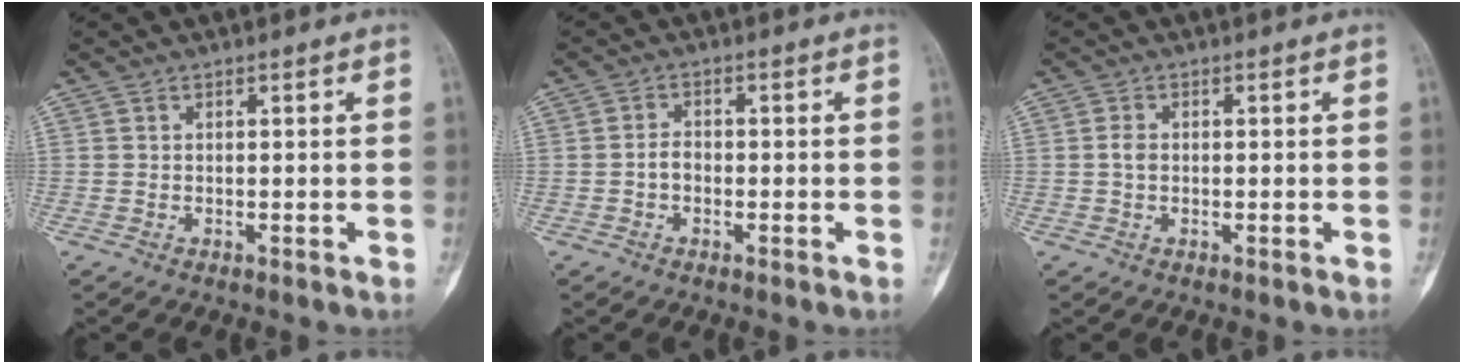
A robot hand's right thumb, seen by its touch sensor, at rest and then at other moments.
{"total": 2.2, "force": [-0.7, 1.5, 1.3], "torque": [-0.015, 0.010, -0.018]}
{"total": 1.7, "force": [0.0, 1.2, 1.2], "torque": [-0.020, 0.002, -0.004]}